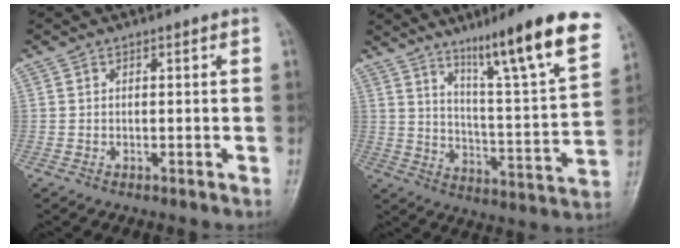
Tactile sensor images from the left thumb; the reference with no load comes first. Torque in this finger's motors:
{"motor_torque": [0.78, 0.73, 1.49, -1.28, 0.07]}